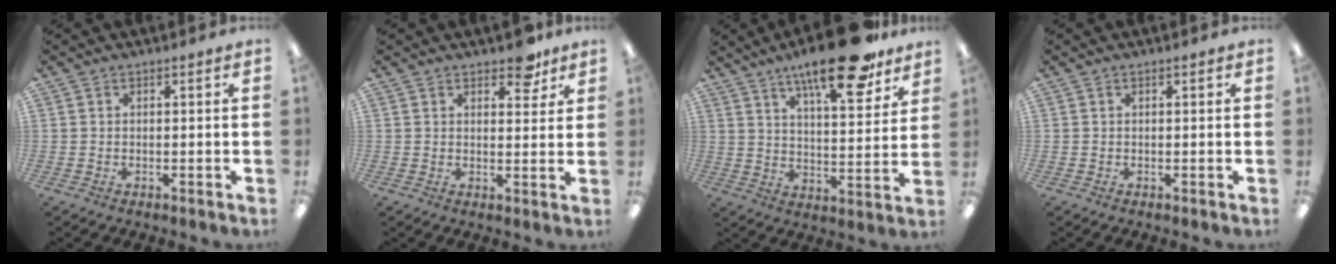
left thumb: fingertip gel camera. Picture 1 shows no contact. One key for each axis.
{"total": 5.7, "fx": 4.4, "fy": 2.7, "fz": 2.5, "tx": -0.012, "ty": -0.027, "tz": 0.072}
{"total": 18.5, "fx": 12.9, "fy": 5.5, "fz": 12.0, "tx": -0.183, "ty": -0.071, "tz": 0.206}
{"total": 0.0}